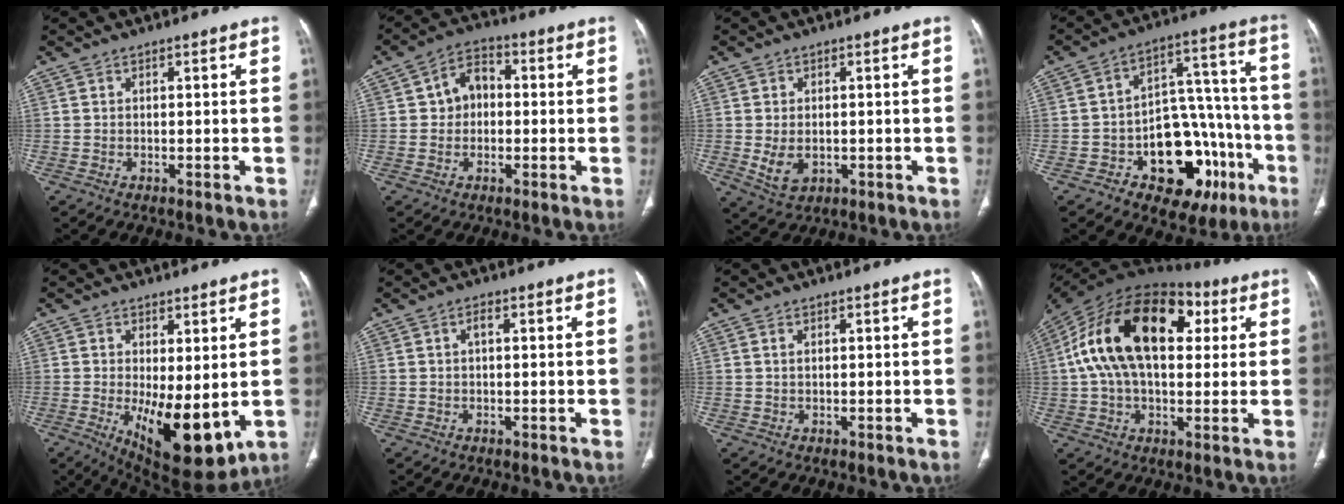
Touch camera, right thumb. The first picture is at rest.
{"total": 6.5, "force": [0.4, 5.0, 4.1], "torque": [-0.046, 0.019, -0.003]}
{"total": 5.0, "force": [-0.6, 3.5, 3.6], "torque": [-0.062, -0.005, 0.003]}
{"total": 21.9, "force": [-8.7, 13.2, 15.2], "torque": [-0.157, 0.075, -0.109]}
{"total": 12.9, "force": [-1.7, 5.3, 11.6], "torque": [-0.172, -0.030, -0.007]}
{"total": 1.3, "force": [0.3, 0.5, 1.1], "torque": [-0.024, 0.003, 0.003]}
{"total": 0.7, "force": [0.3, 0.3, 0.6], "torque": [-0.015, 0.004, 0.007]}
{"total": 24.9, "force": [6.2, 14.3, 19.4], "torque": [-0.345, 0.041, 0.095]}